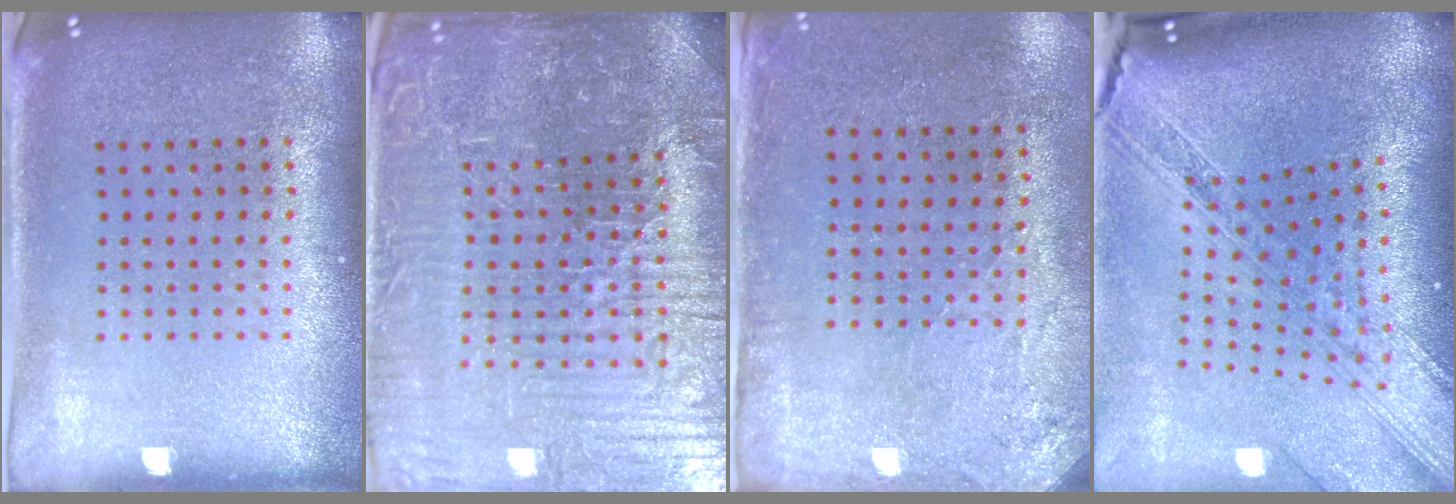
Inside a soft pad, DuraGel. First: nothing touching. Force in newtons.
{"total": 5.6, "press": 5.4, "slide": 1.6}
{"total": 2.8, "press": 2.3, "slide": 1.6}
{"total": 3.5, "press": 2.6, "slide": 2.3}